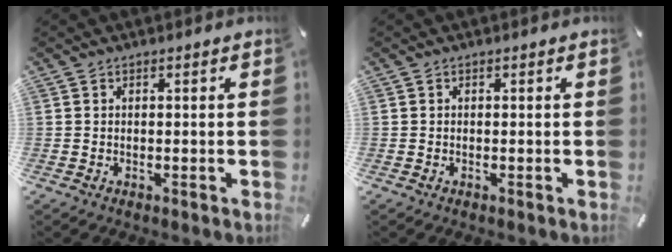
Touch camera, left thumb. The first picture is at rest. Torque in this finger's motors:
{"motor_torque": [0.00, 0.00, -0.05, 0.05, 0.00]}